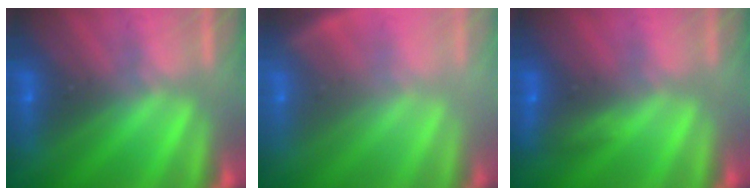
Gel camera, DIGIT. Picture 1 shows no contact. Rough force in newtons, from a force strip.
{"total": 2.4}
{"total": 3.0}